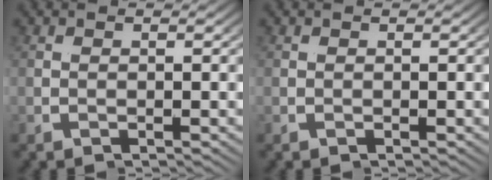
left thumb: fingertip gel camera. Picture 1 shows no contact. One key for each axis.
{"total": 0.0}